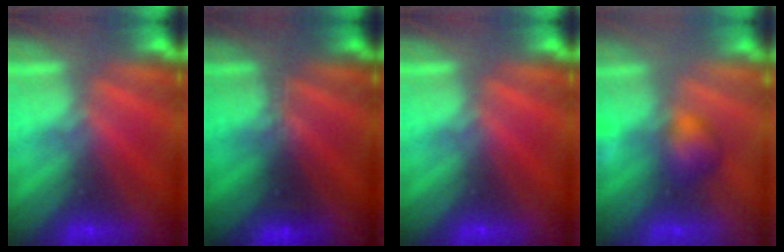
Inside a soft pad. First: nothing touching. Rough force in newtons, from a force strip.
{"total": 2.9}
{"total": 0.0}
{"total": 3.3}